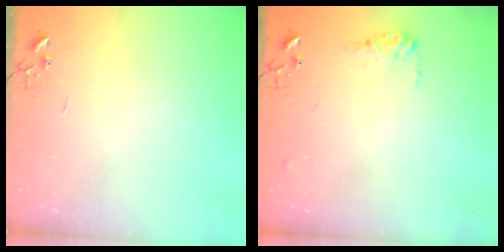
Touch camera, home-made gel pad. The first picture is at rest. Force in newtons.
{"total": 9.2, "press": 9.2, "slide": 0.4}